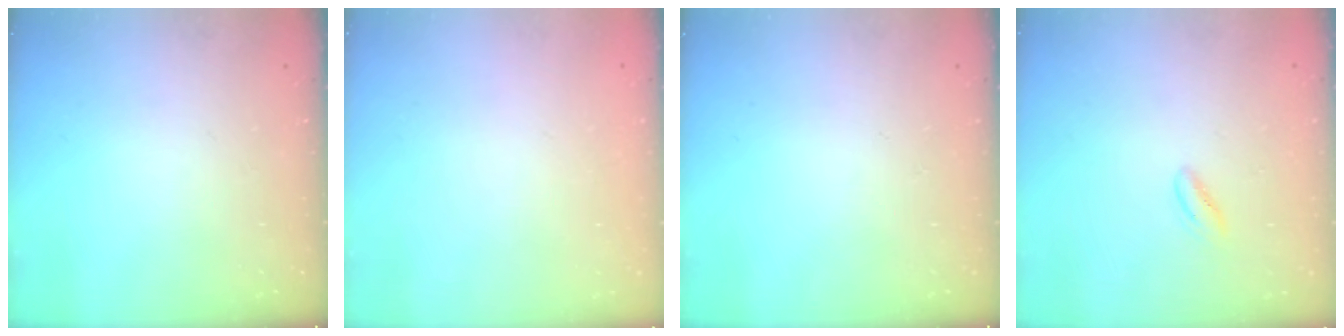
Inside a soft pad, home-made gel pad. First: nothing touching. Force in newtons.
{"total": 2.1, "press": 2.1, "slide": 0.1}
{"total": 0.0}
{"total": 2.6, "press": 2.5, "slide": 0.6}